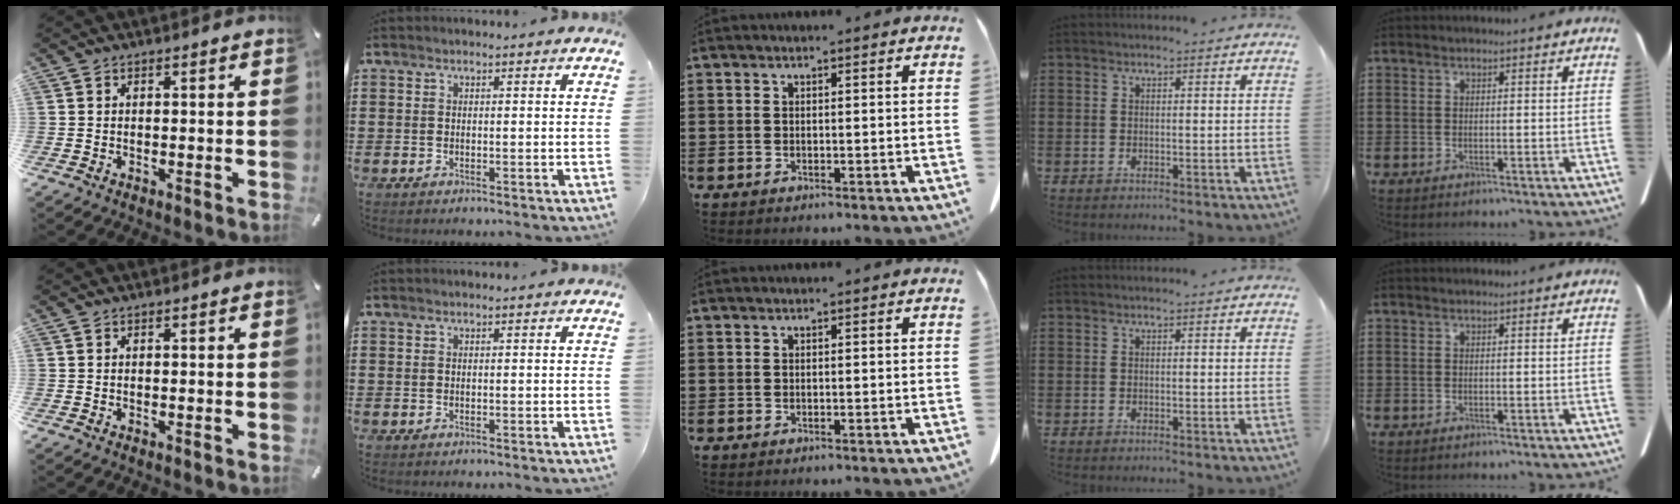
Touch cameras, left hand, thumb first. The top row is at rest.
{}